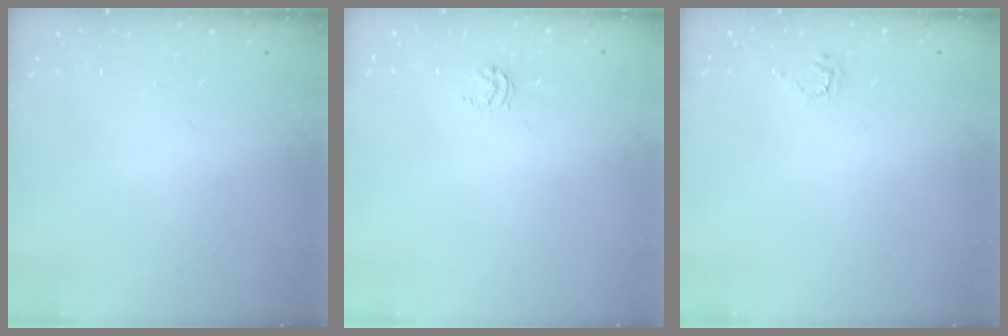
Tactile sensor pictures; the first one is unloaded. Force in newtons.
{"total": 3.2, "press": 3.1, "slide": 0.7}
{"total": 2.9, "press": 2.9, "slide": 0.4}